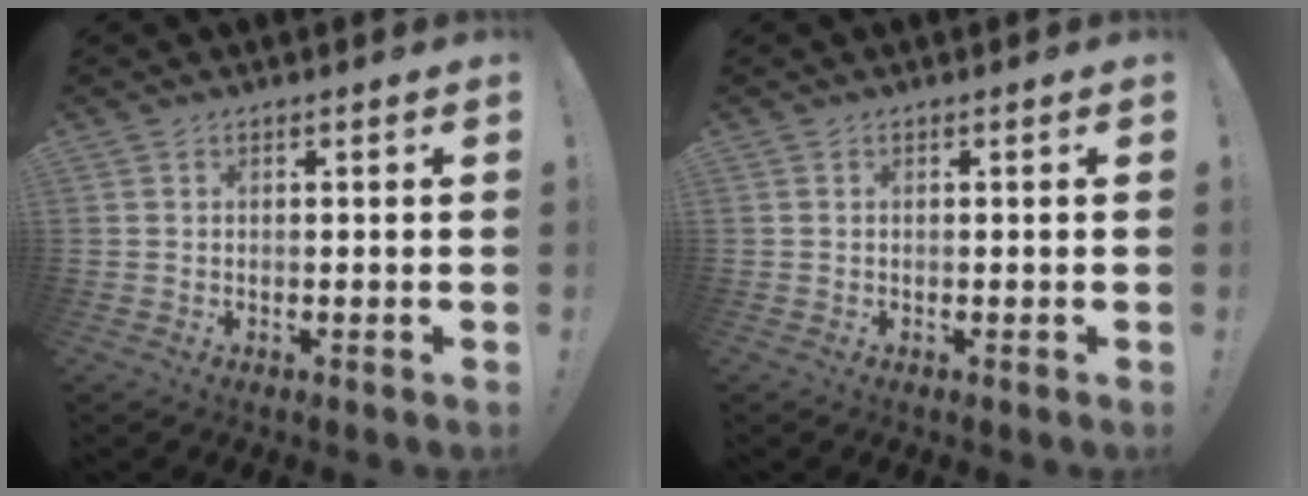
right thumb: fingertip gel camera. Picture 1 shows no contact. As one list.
[{"total": 0.0}]